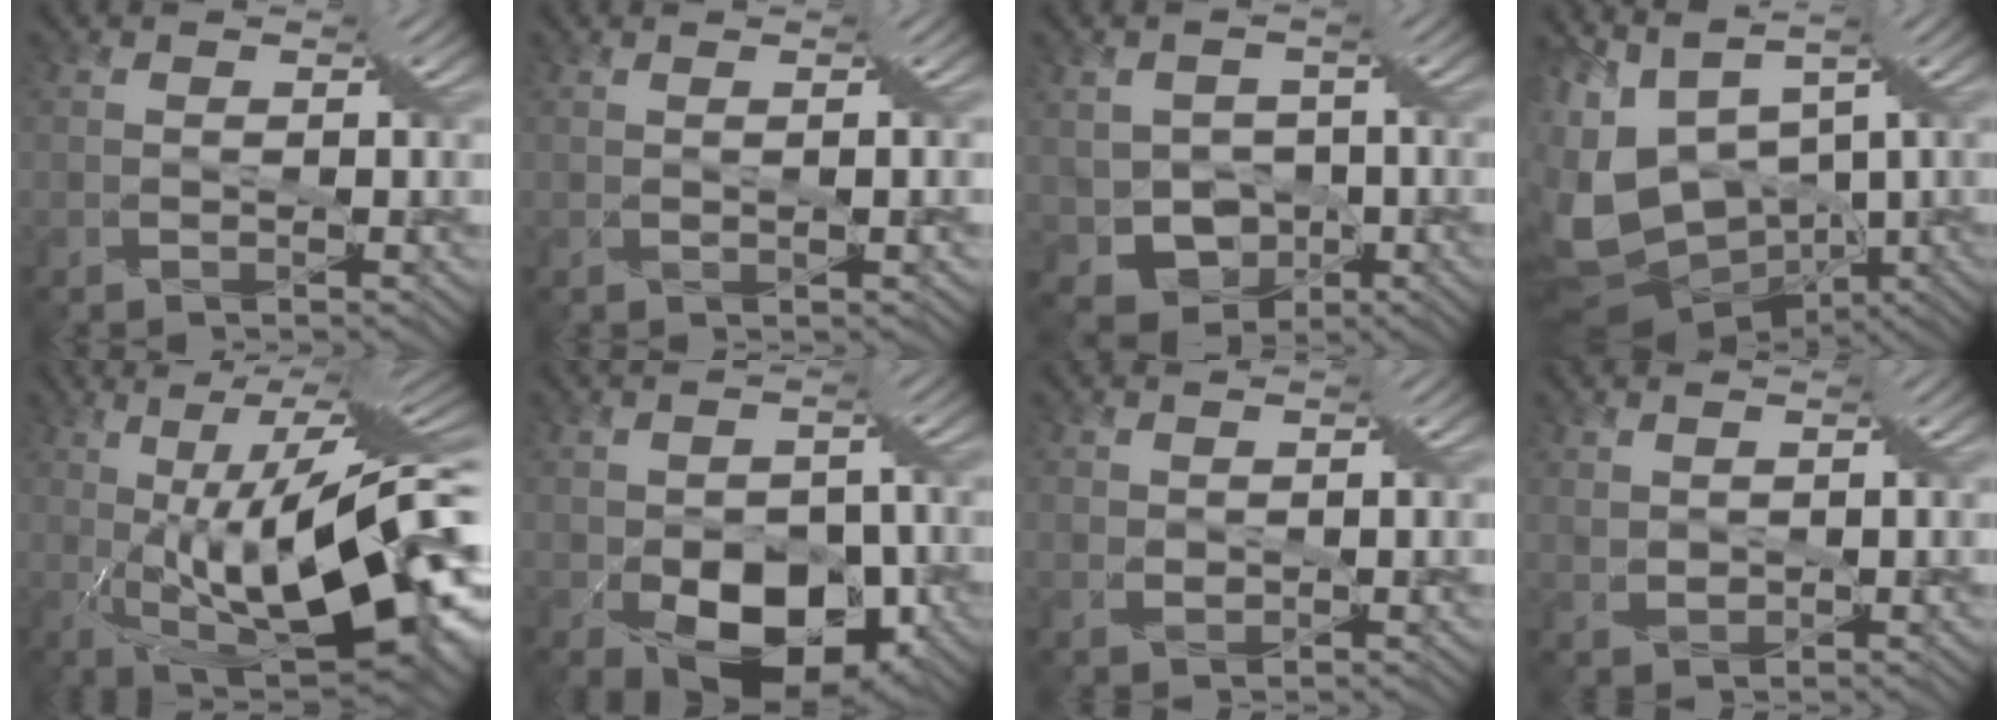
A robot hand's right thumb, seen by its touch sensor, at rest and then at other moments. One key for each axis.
{"total": 1.4, "fx": 0.4, "fy": -0.3, "fz": 1.3, "tx": -0.030, "ty": -0.005, "tz": 0.016}
{"total": 6.5, "fx": -1.2, "fy": 5.6, "fz": 3.0, "tx": -0.071, "ty": -0.028, "tz": -0.025}
{"total": 14.7, "fx": 0.5, "fy": 10.1, "fz": 10.7, "tx": -0.272, "ty": -0.025, "tz": 0.047}
{"total": 17.5, "fx": 0.5, "fy": 3.8, "fz": 17.1, "tx": -0.292, "ty": 0.010, "tz": 0.017}
{"total": 9.5, "fx": -3.4, "fy": 5.6, "fz": 6.9, "tx": -0.117, "ty": -0.033, "tz": -0.036}
{"total": 1.0, "fx": 0.8, "fy": 0.5, "fz": 0.2, "tx": -0.024, "ty": -0.003, "tz": 0.020}
{"total": 1.6, "fx": 1.3, "fy": 0.7, "fz": 0.6, "tx": -0.039, "ty": -0.004, "tz": 0.035}